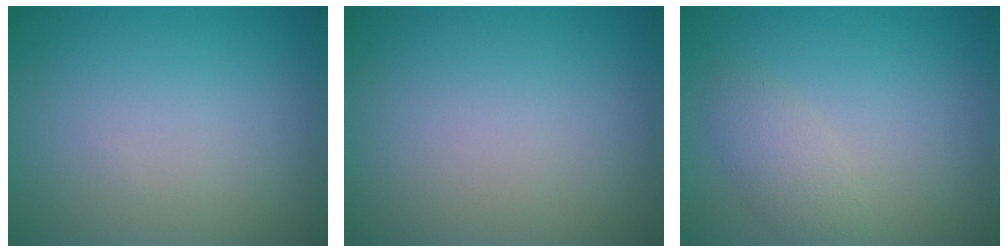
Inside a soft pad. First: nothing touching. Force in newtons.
{"total": 0.0}
{"total": 2.0, "press": 2.0, "slide": 0.2}